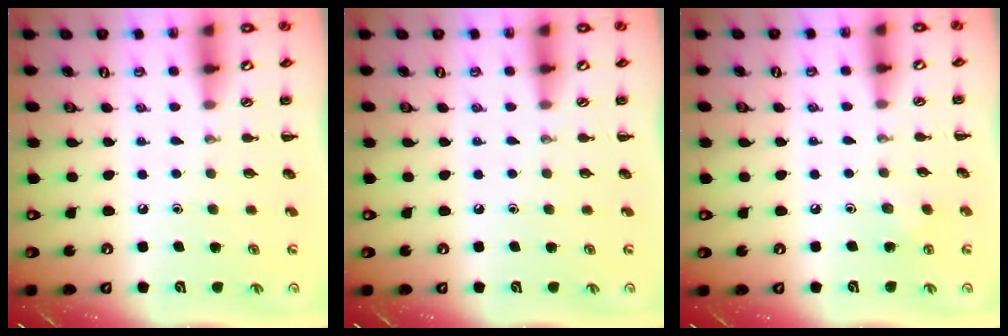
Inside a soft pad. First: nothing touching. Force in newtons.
{"total": 0.0}
{"total": 3.0, "press": 2.9, "slide": 0.9}